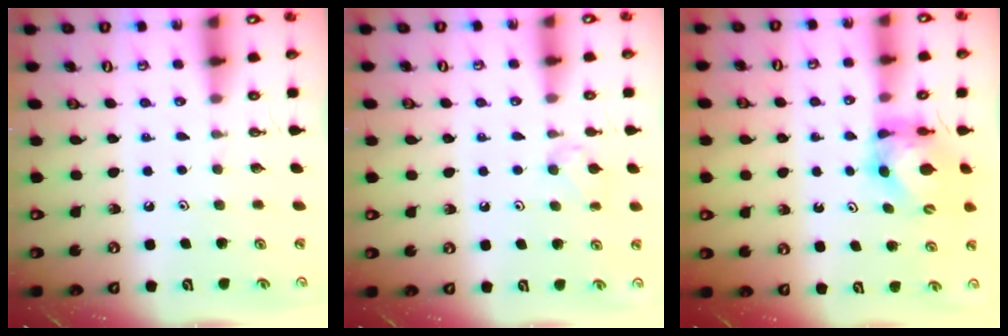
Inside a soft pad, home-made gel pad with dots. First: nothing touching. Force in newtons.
{"total": 2.7, "press": 2.6, "slide": 0.6}
{"total": 6.1, "press": 6.1, "slide": 0.6}